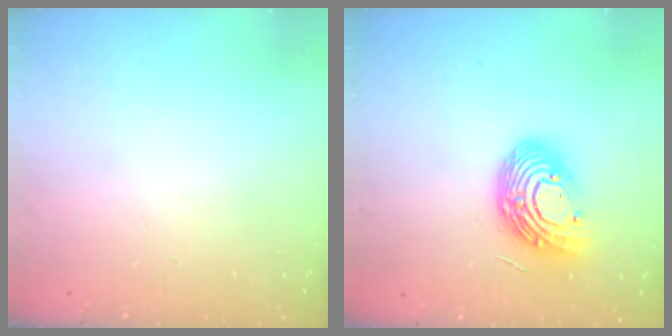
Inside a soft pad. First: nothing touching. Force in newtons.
{"total": 14.7, "press": 14.7, "slide": 1.0}